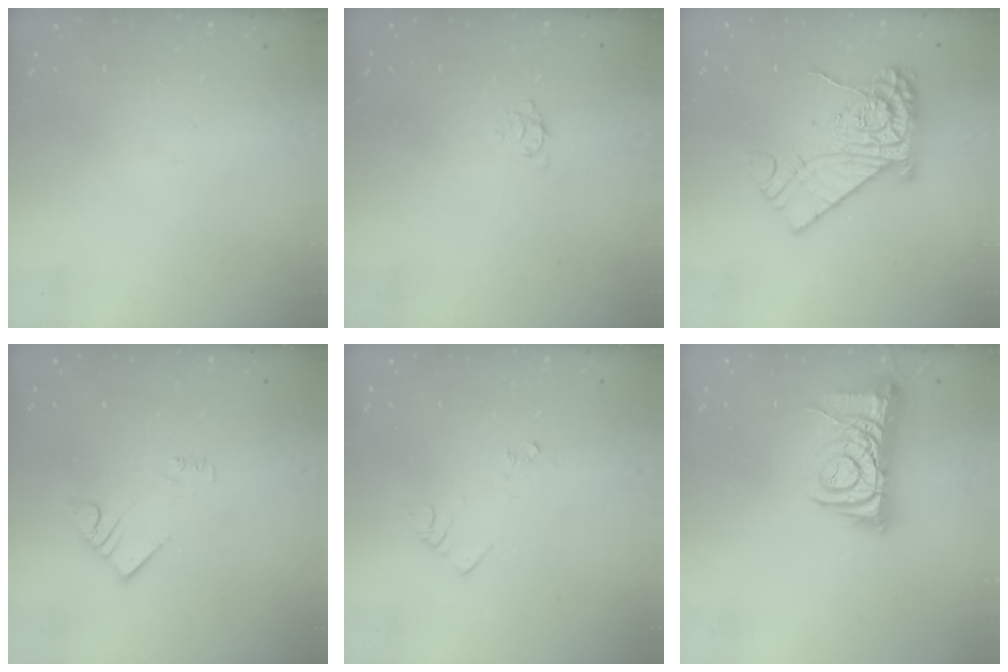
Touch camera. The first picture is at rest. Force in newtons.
{"total": 3.6, "press": 3.5, "slide": 0.4}
{"total": 16.5, "press": 16.4, "slide": 1.8}
{"total": 3.1, "press": 3.0, "slide": 0.4}
{"total": 4.1, "press": 4.1, "slide": 0.4}
{"total": 9.5, "press": 9.4, "slide": 1.1}